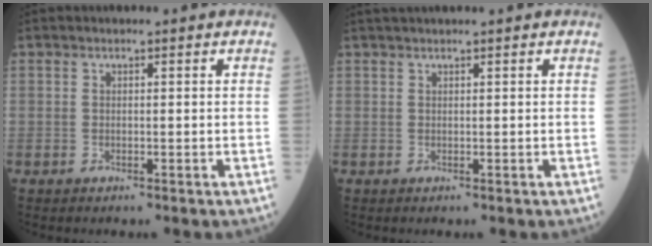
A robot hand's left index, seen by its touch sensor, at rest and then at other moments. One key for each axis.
{"total": 2.3, "fx": 2.0, "fy": -0.4, "fz": 1.2, "tx": -0.013, "ty": 0.024, "tz": 0.039}